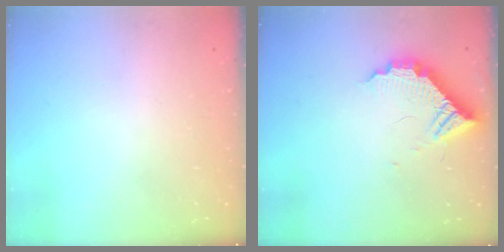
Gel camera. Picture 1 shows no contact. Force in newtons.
{"total": 11.5, "press": 11.4, "slide": 0.8}